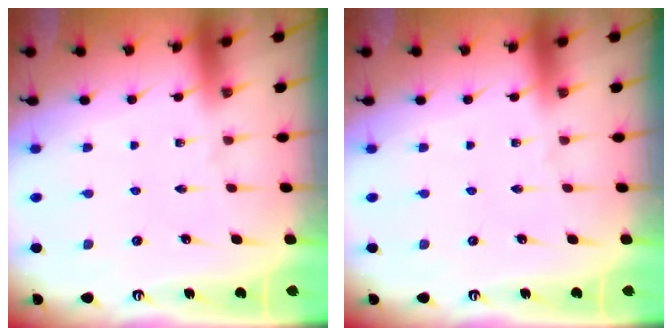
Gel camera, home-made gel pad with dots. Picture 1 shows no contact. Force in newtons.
{"total": 0.0}